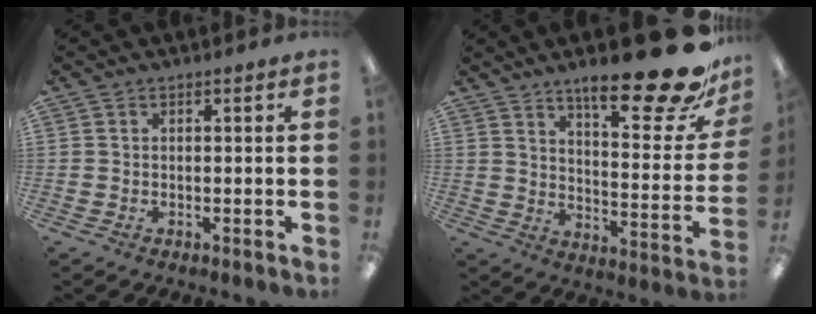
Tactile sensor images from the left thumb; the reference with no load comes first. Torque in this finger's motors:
{"motor_torque": [0.34, 0.53, 1.42, -1.32, 0.12]}